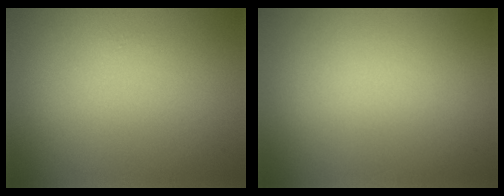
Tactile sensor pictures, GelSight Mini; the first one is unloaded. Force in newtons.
{"total": 0.0}